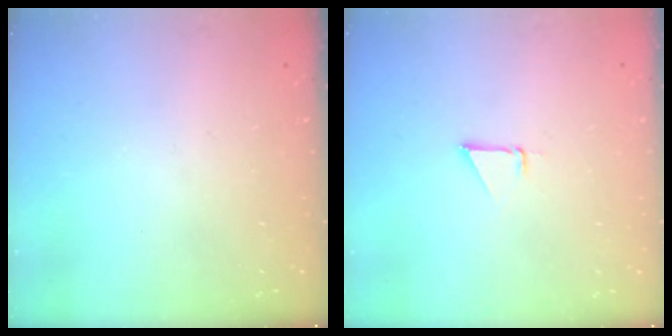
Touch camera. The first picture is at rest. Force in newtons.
{"total": 1.5, "press": 1.5, "slide": 0.0}